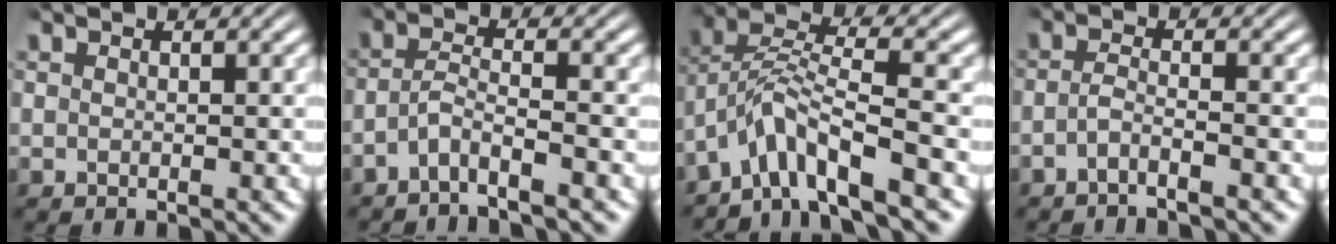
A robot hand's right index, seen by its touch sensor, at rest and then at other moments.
{"total": 3.5, "force": [-2.7, 1.3, 1.8], "torque": [-0.047, -0.015, -0.042]}
{"total": 6.0, "force": [-1.1, 4.0, 4.3], "torque": [-0.111, -0.012, -0.019]}
{"total": 2.3, "force": [-2.0, 0.2, 1.2], "torque": [-0.033, -0.012, -0.032]}